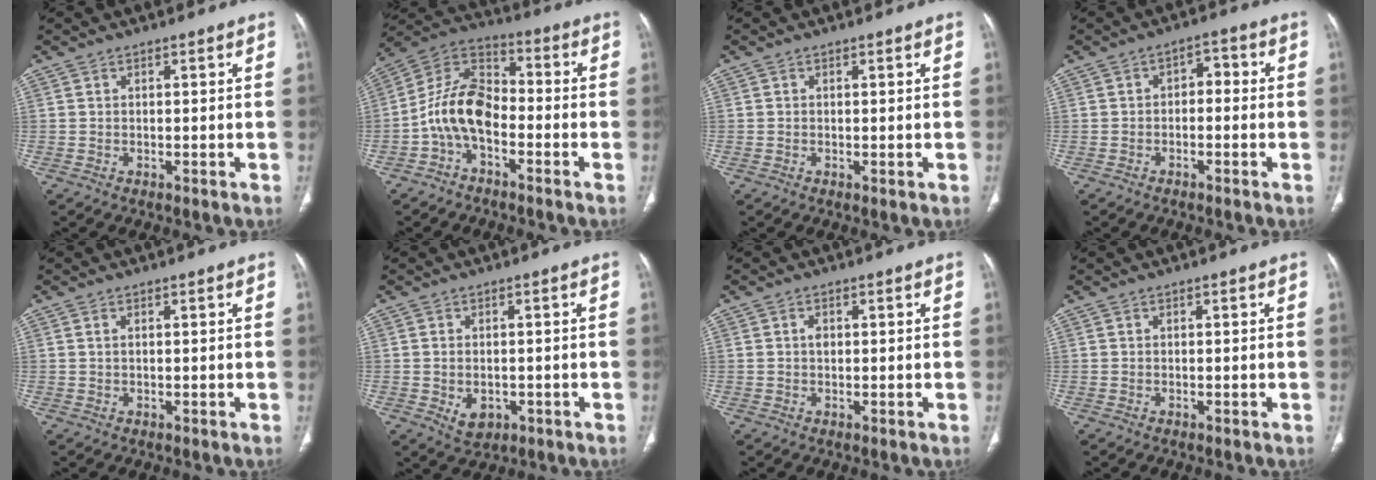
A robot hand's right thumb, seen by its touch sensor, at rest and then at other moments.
{"total": 11.6, "force": [-3.4, 7.0, 8.6], "torque": [-0.153, 0.054, -0.079]}
{"total": 0.0}
{"total": 4.0, "force": [-0.6, 2.6, 2.9], "torque": [-0.028, 0.025, -0.019]}
{"total": 0.8, "force": [0.3, 0.3, 0.6], "torque": [-0.015, 0.005, 0.008]}
{"total": 4.4, "force": [-1.1, 3.1, 2.9], "torque": [-0.040, 0.001, -0.004]}
{"total": 1.4, "force": [0.3, 0.9, 1.0], "torque": [-0.013, 0.002, 0.005]}
{"total": 0.0}